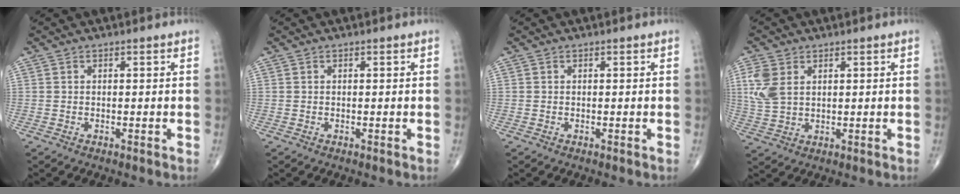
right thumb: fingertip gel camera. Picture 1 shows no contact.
{"total": 0.0}
{"total": 0.0}
{"total": 6.6, "force": [2.2, 4.2, 4.5], "torque": [-0.103, 0.000, 0.051]}